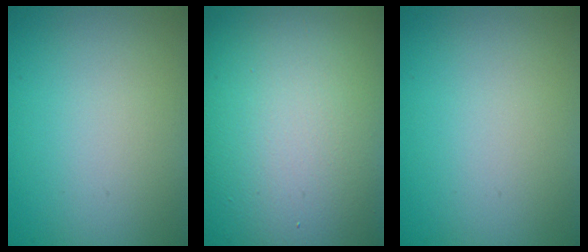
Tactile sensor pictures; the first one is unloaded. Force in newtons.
{"total": 22.3, "press": 22.3, "slide": 1.1}
{"total": 0.0}